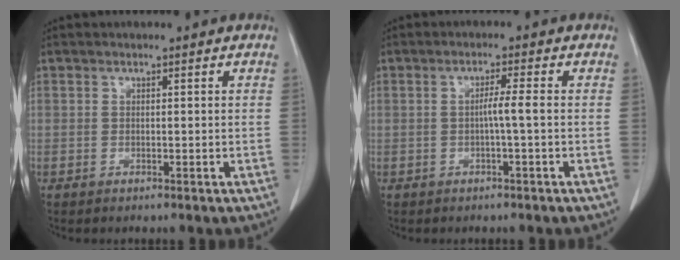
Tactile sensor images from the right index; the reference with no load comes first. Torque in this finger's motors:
{"motor_torque": [0.32, -0.27, 0.10, 0.05]}